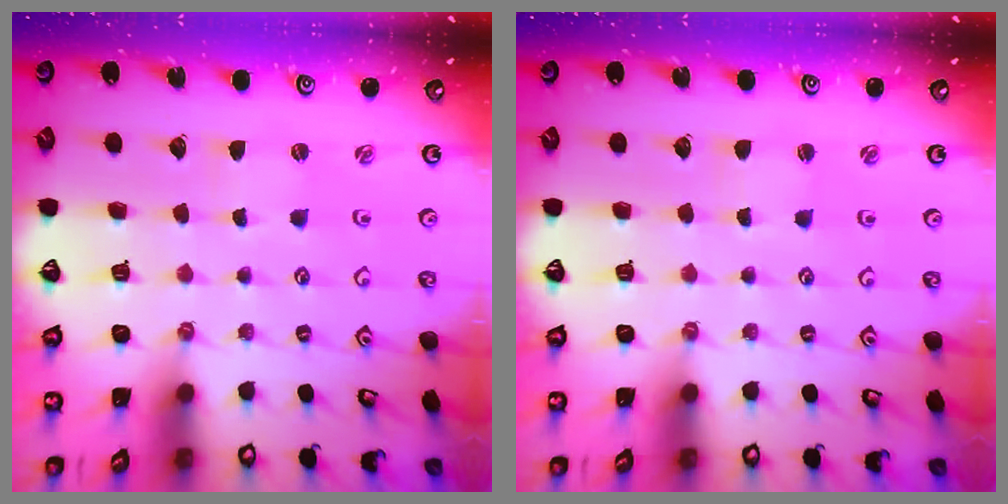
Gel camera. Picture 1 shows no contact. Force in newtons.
{"total": 0.7, "press": 0.7, "slide": 0.1}